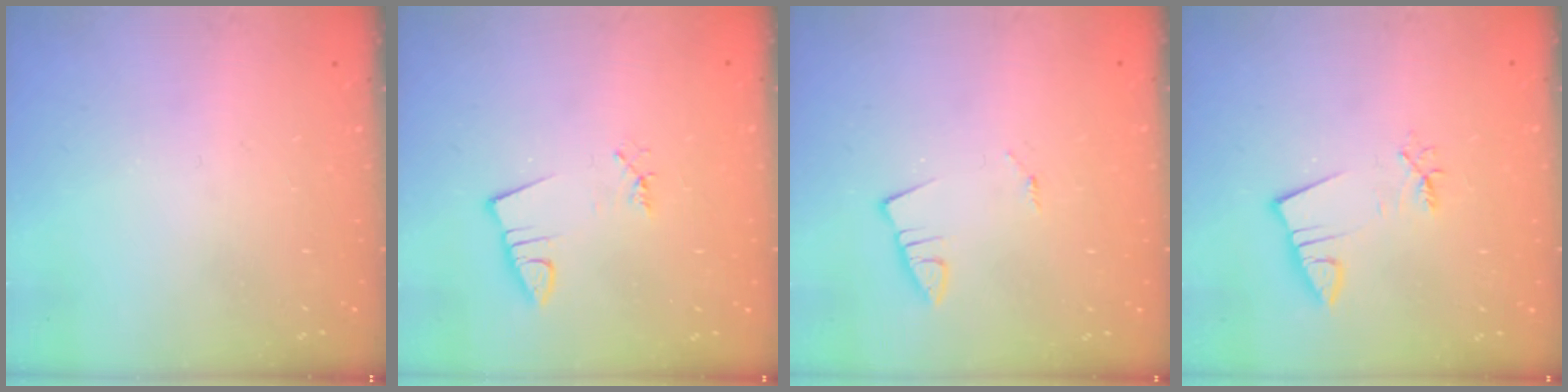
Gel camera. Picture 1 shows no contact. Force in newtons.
{"total": 1.0, "press": 1.0, "slide": 0.0}
{"total": 1.3, "press": 1.3, "slide": 0.1}
{"total": 2.7, "press": 2.7, "slide": 0.4}